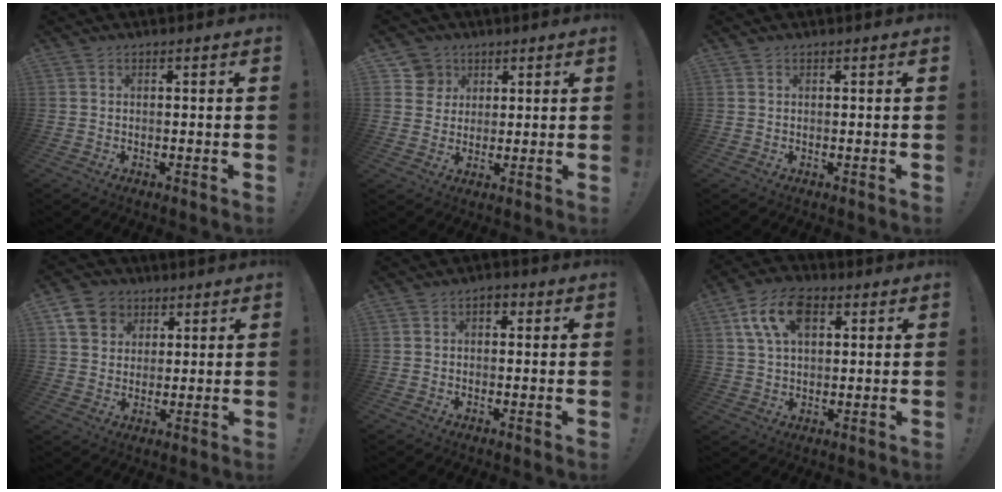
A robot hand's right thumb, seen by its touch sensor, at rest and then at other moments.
{"total": 6.5, "force": [3.1, 5.7, 0.5], "torque": [-0.003, -0.021, 0.061]}
{"total": 0.0}
{"total": 9.7, "force": [4.5, 8.1, 2.9], "torque": [-0.043, -0.021, 0.092]}
{"total": 2.7, "force": [0.3, 2.0, 1.8], "torque": [-0.018, 0.002, 0.001]}
{"total": 12.5, "force": [4.8, 7.6, 8.7], "torque": [-0.154, 0.002, 0.090]}